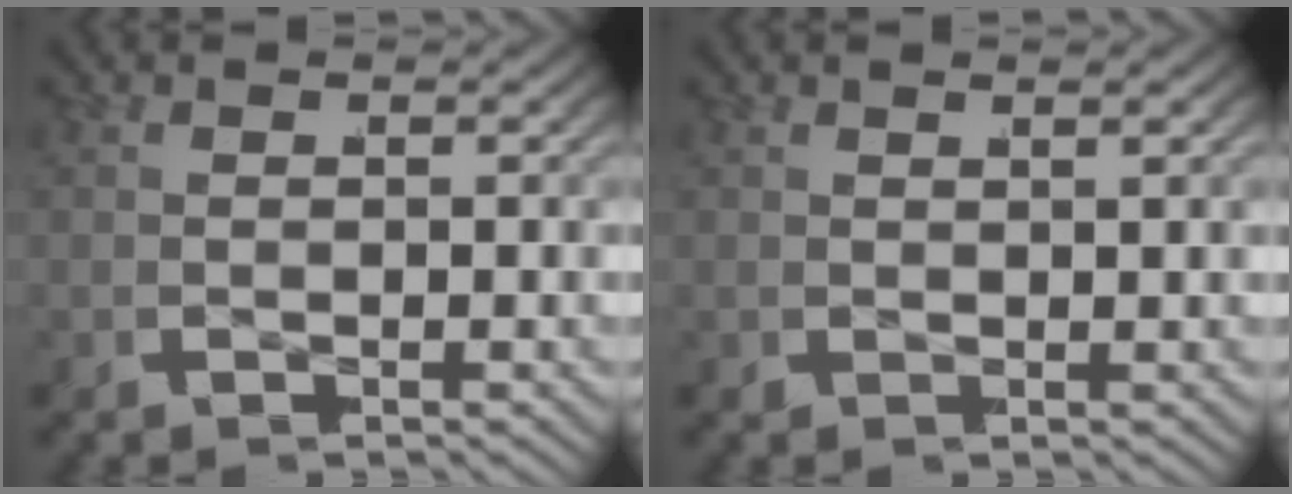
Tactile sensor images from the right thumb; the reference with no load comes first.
{"total": 1.0, "force": [0.6, -0.8, -0.1], "torque": [0.006, 0.009, 0.011]}